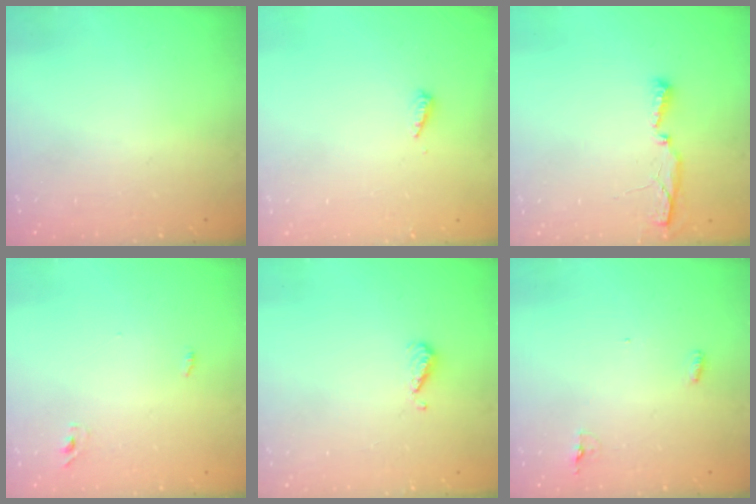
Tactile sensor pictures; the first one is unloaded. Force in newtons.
{"total": 3.6, "press": 3.6, "slide": 0.3}
{"total": 5.0, "press": 4.9, "slide": 0.9}
{"total": 2.9, "press": 2.7, "slide": 1.0}
{"total": 4.8, "press": 4.7, "slide": 0.9}
{"total": 7.4, "press": 4.4, "slide": 6.0}